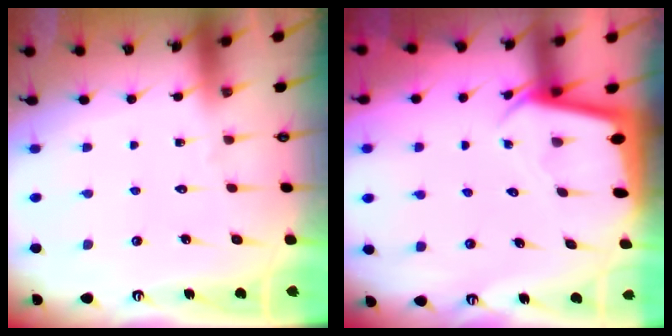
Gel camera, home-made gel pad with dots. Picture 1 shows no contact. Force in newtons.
{"total": 2.3, "press": 2.3, "slide": 0.0}